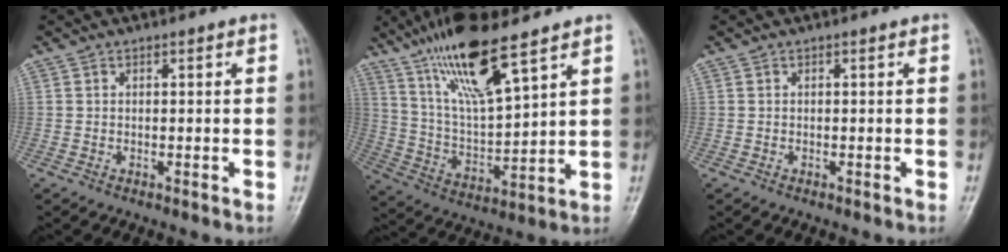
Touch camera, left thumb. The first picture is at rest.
{"total": 16.3, "force": [10.8, 3.6, 11.6], "torque": [-0.207, -0.050, 0.218]}
{"total": 0.0}